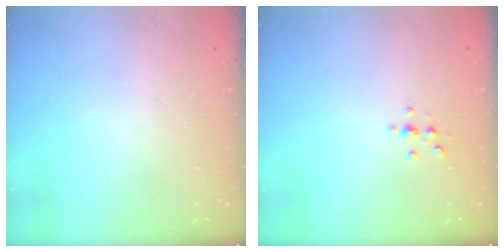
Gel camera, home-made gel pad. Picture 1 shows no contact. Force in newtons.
{"total": 2.2, "press": 2.1, "slide": 0.2}